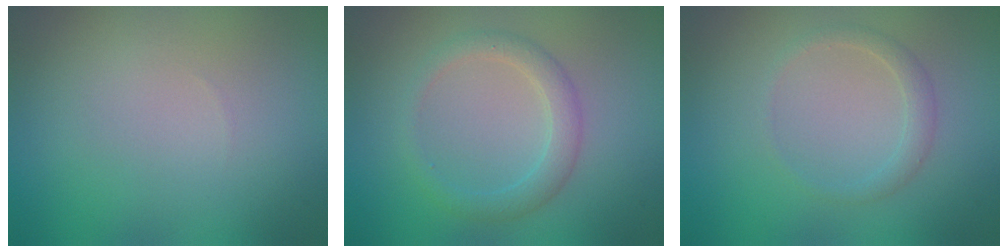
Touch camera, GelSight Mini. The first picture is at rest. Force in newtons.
{"total": 2.3, "press": 2.3, "slide": 0.1}
{"total": 1.4, "press": 1.4, "slide": 0.1}